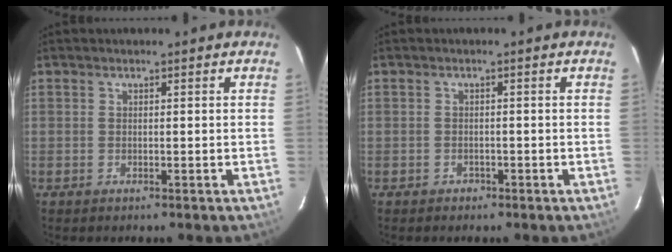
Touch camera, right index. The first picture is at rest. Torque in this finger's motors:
{"motor_torque": [0.04, -0.07, 0.02, -0.02]}